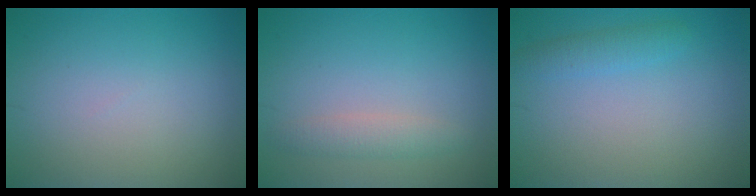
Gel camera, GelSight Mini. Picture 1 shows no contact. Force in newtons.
{"total": 1.8, "press": 1.8, "slide": 0.2}
{"total": 1.6, "press": 1.6, "slide": 0.0}